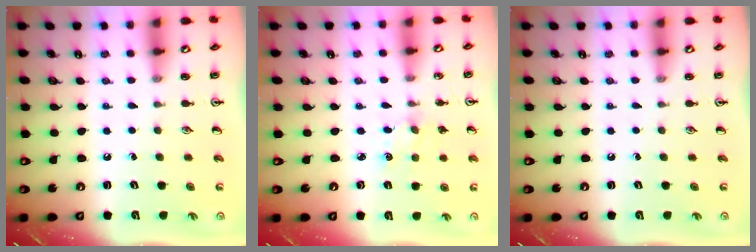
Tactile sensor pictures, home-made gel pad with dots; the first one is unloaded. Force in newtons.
{"total": 3.1, "press": 3.1, "slide": 0.4}
{"total": 0.0}